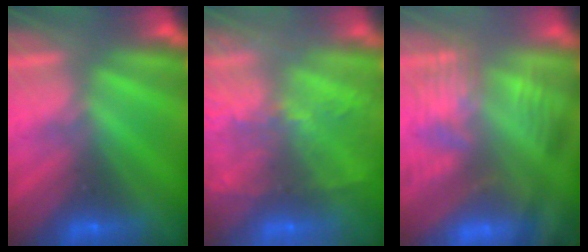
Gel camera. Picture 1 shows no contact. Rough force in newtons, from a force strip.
{"total": 8.9}
{"total": 8.7}